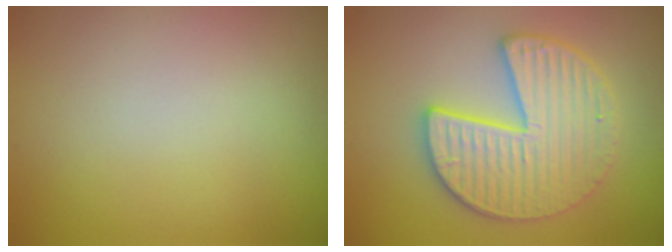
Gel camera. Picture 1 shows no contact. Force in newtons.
{"total": 6.1, "press": 6.0, "slide": 1.0}